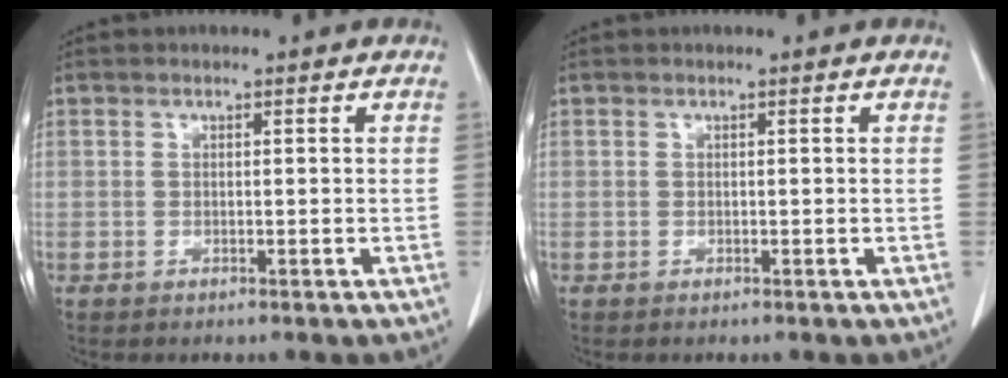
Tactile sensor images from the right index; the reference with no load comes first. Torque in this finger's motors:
{"motor_torque": [0.00, 0.00, 0.00, 0.00]}